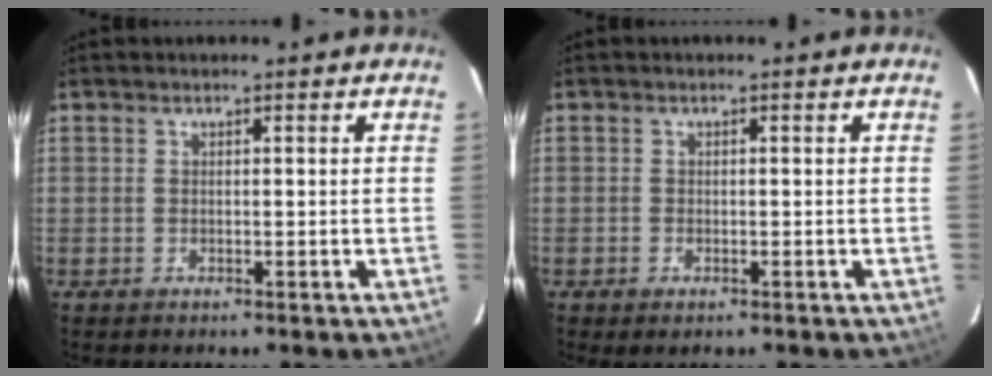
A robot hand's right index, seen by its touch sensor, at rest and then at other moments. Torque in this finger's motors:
{"motor_torque": [0.29, -0.29, 0.00, -0.01]}